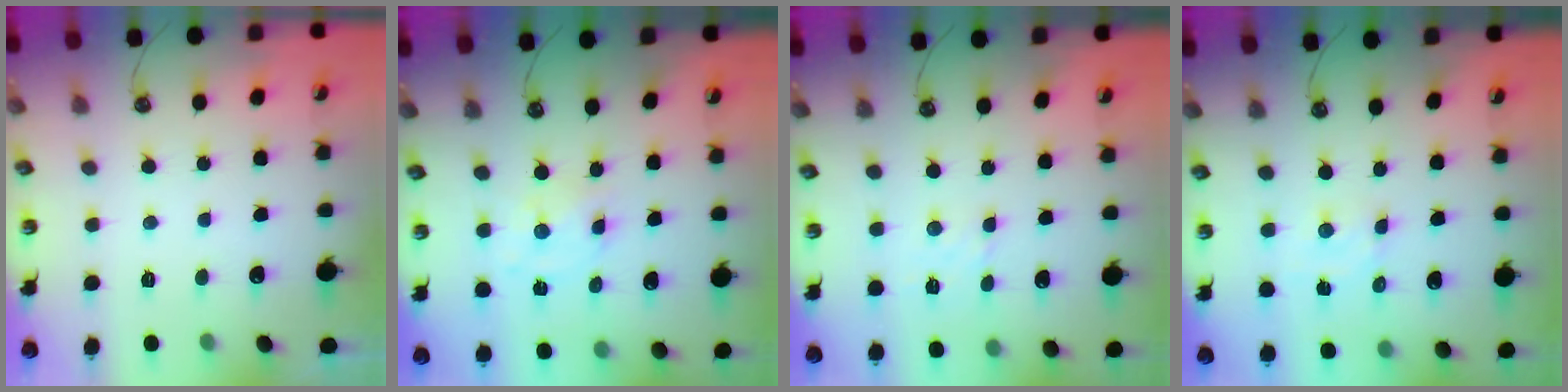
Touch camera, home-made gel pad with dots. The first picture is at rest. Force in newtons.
{"total": 2.4, "press": 2.3, "slide": 0.5}
{"total": 2.2, "press": 2.1, "slide": 0.5}
{"total": 3.2, "press": 3.2, "slide": 0.4}